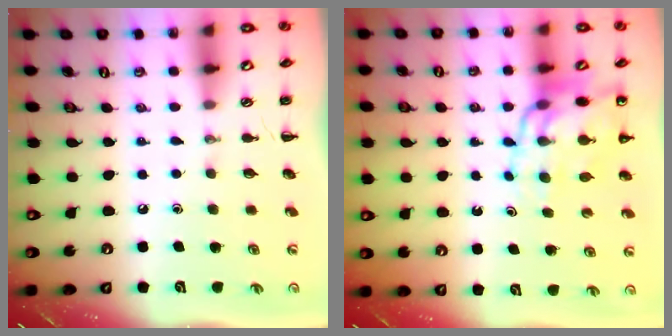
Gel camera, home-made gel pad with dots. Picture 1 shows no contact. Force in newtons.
{"total": 13.3, "press": 12.9, "slide": 3.3}